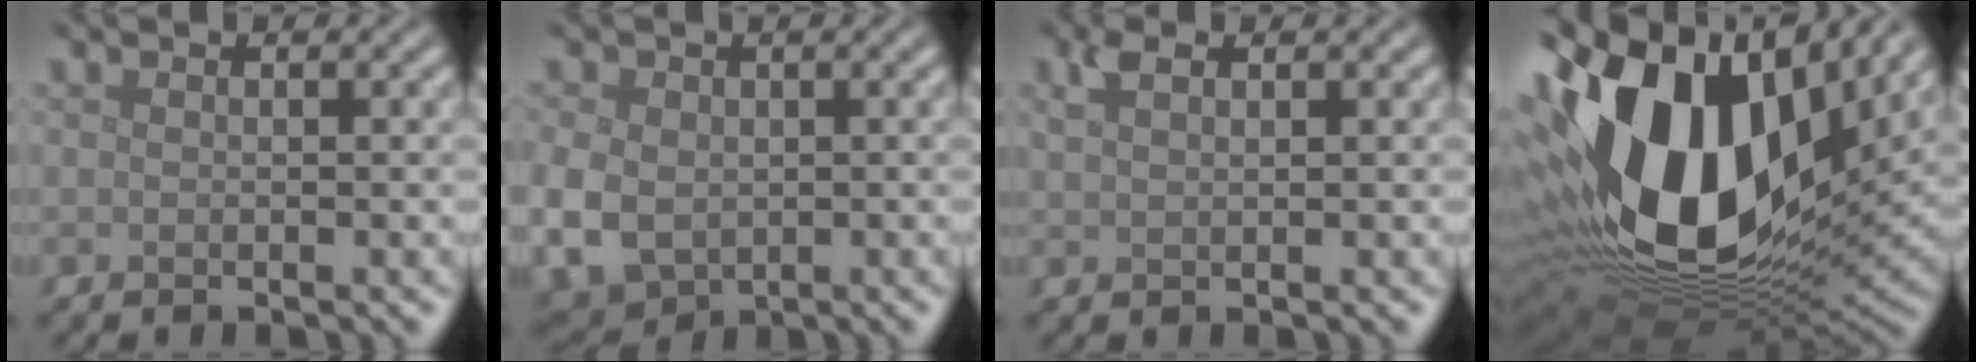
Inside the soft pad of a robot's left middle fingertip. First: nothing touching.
{"total": 6.2, "force": [-0.8, 4.9, 3.7], "torque": [-0.103, -0.020, -0.011]}
{"total": 1.9, "force": [1.3, 0.6, 1.2], "torque": [-0.026, 0.005, 0.027]}
{"total": 17.9, "force": [4.4, 11.1, 13.4], "torque": [-0.289, -0.008, 0.079]}